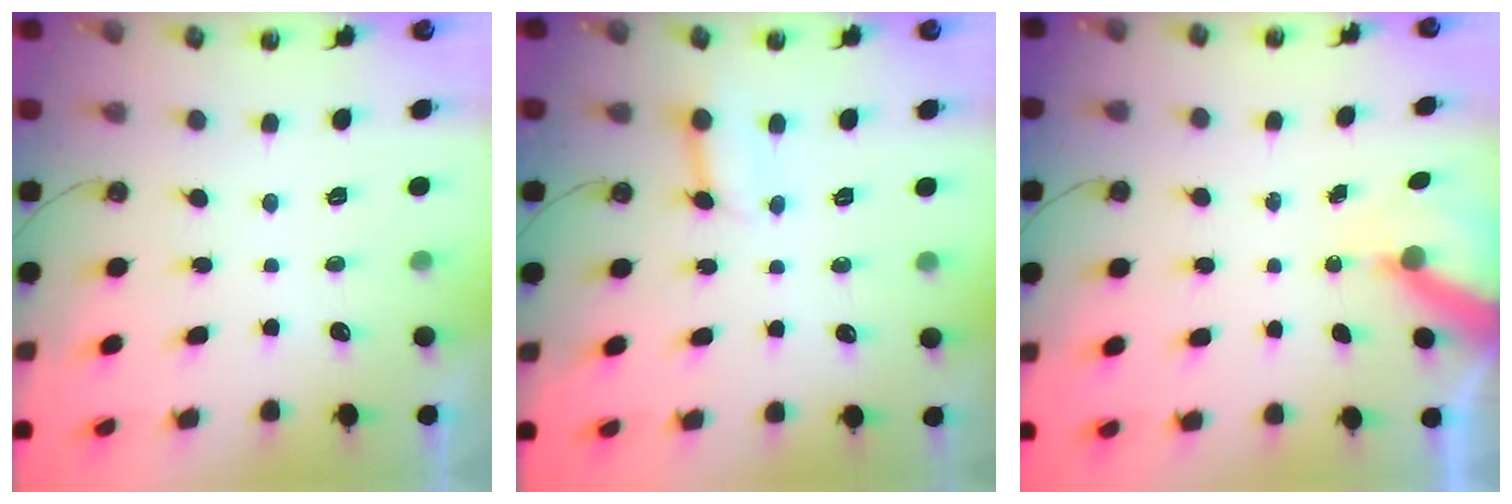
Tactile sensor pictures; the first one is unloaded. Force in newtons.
{"total": 2.5, "press": 2.5, "slide": 0.0}
{"total": 5.7, "press": 5.7, "slide": 0.7}